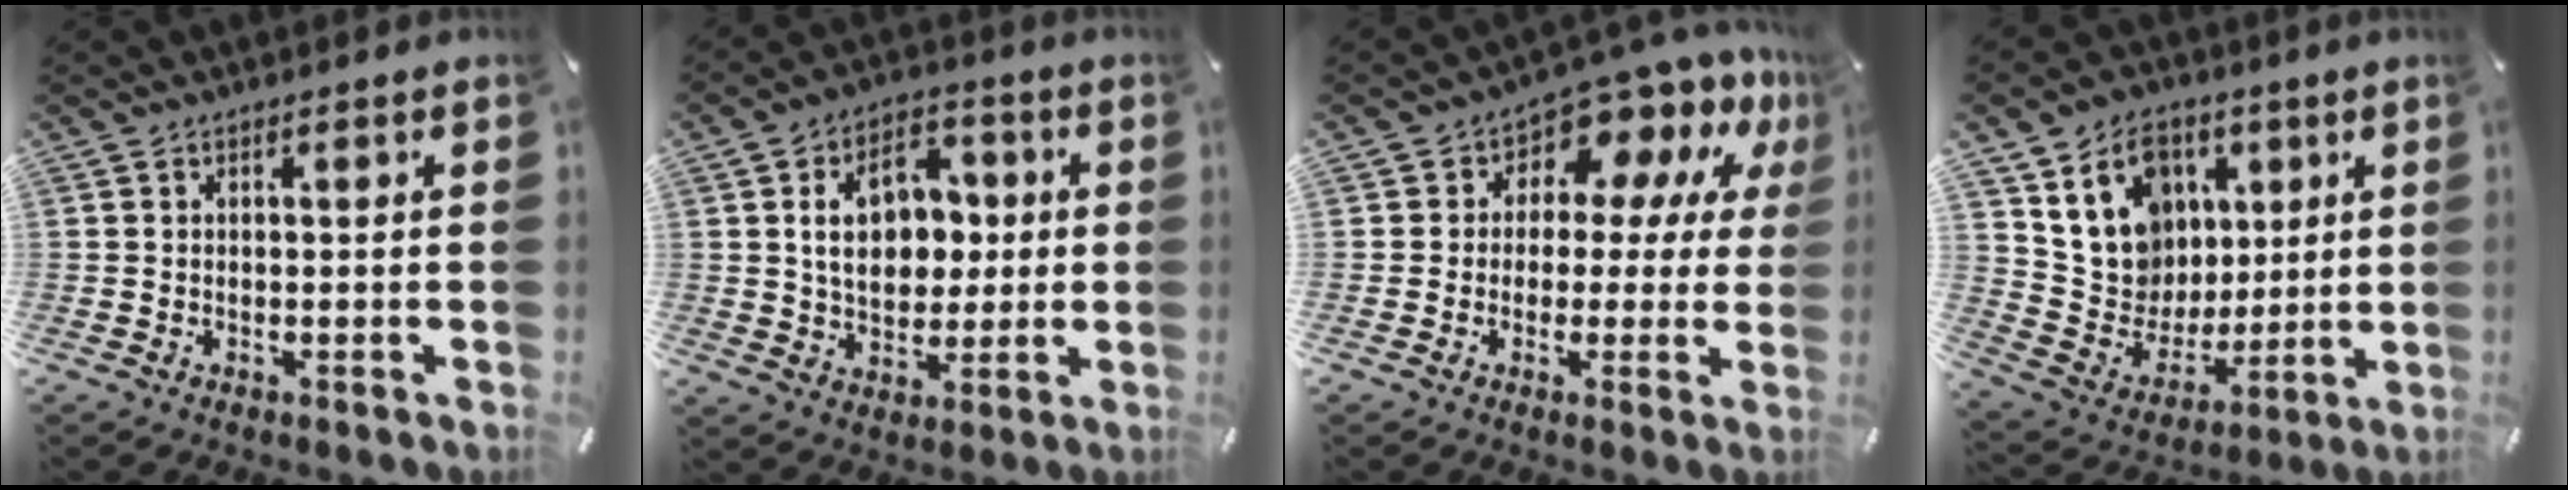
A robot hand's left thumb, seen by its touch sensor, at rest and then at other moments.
{"total": 12.5, "force": [1.4, 9.6, 7.9], "torque": [-0.120, 0.011, 0.025]}
{"total": 8.4, "force": [5.6, 5.0, 3.8], "torque": [-0.064, -0.056, 0.098]}
{"total": 16.6, "force": [6.4, 14.0, 6.2], "torque": [-0.100, -0.028, 0.132]}